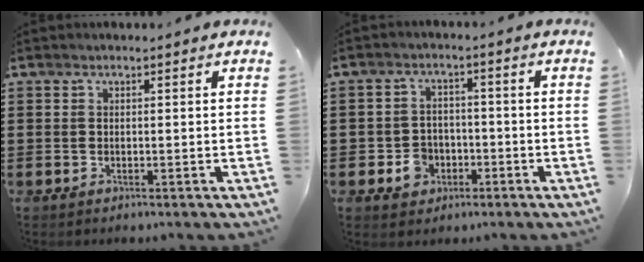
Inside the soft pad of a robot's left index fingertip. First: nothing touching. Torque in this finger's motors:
{"motor_torque": [0.31, 0.31, 0.15, 0.04]}